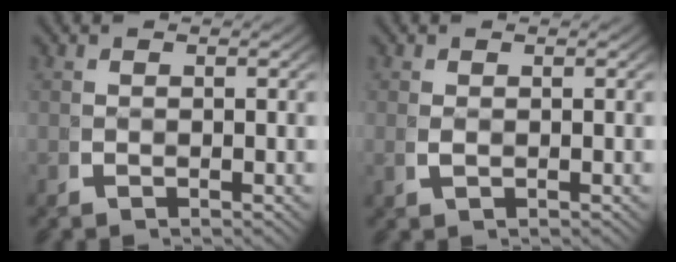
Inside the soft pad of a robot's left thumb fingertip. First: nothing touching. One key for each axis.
{"total": 0.5, "fx": 0.2, "fy": 0.1, "fz": 0.4, "tx": -0.018, "ty": -0.005, "tz": 0.011}